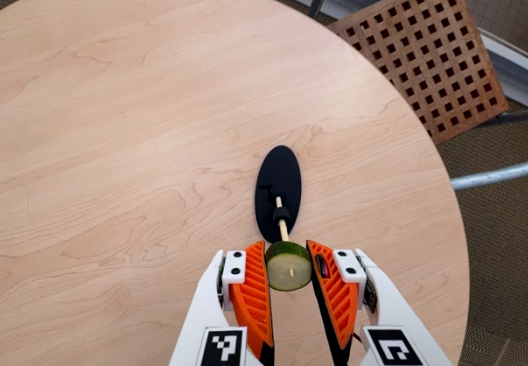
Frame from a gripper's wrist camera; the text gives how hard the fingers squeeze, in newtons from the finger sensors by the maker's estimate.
{"total": 8.2, "left": 8.2, "right": 8.2}